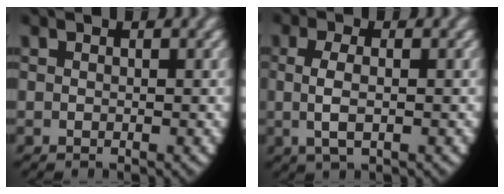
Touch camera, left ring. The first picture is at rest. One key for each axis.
{"total": 2.9, "fx": 0.1, "fy": 1.2, "fz": 2.7, "tx": -0.067, "ty": -0.007, "tz": 0.008}